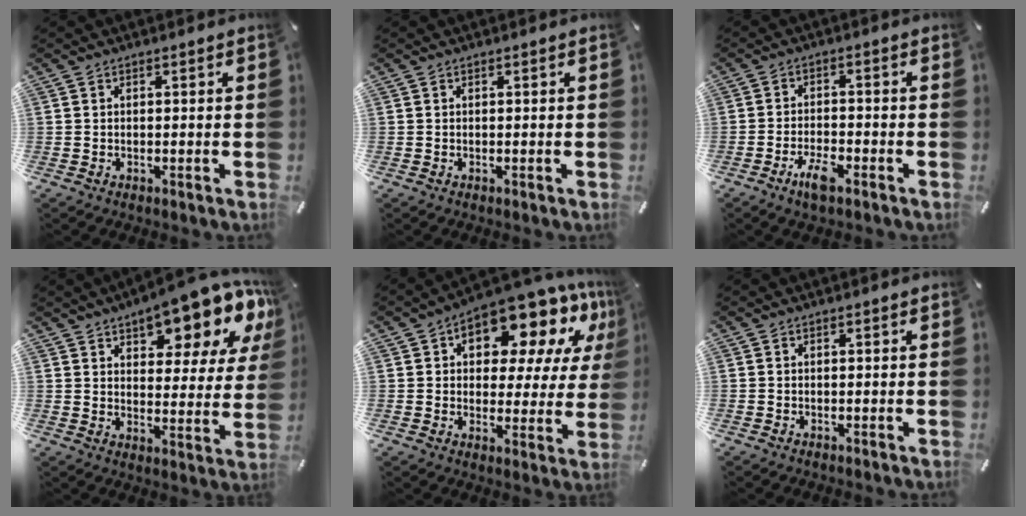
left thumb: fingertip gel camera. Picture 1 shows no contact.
{"total": 0.0}
{"total": 5.0, "force": [-3.4, 1.7, 3.4], "torque": [-0.071, 0.011, -0.064]}
{"total": 14.9, "force": [10.9, 5.6, 8.4], "torque": [-0.101, -0.083, 0.179]}
{"total": 15.6, "force": [10.2, 7.6, 8.9], "torque": [-0.126, -0.081, 0.169]}
{"total": 0.0}